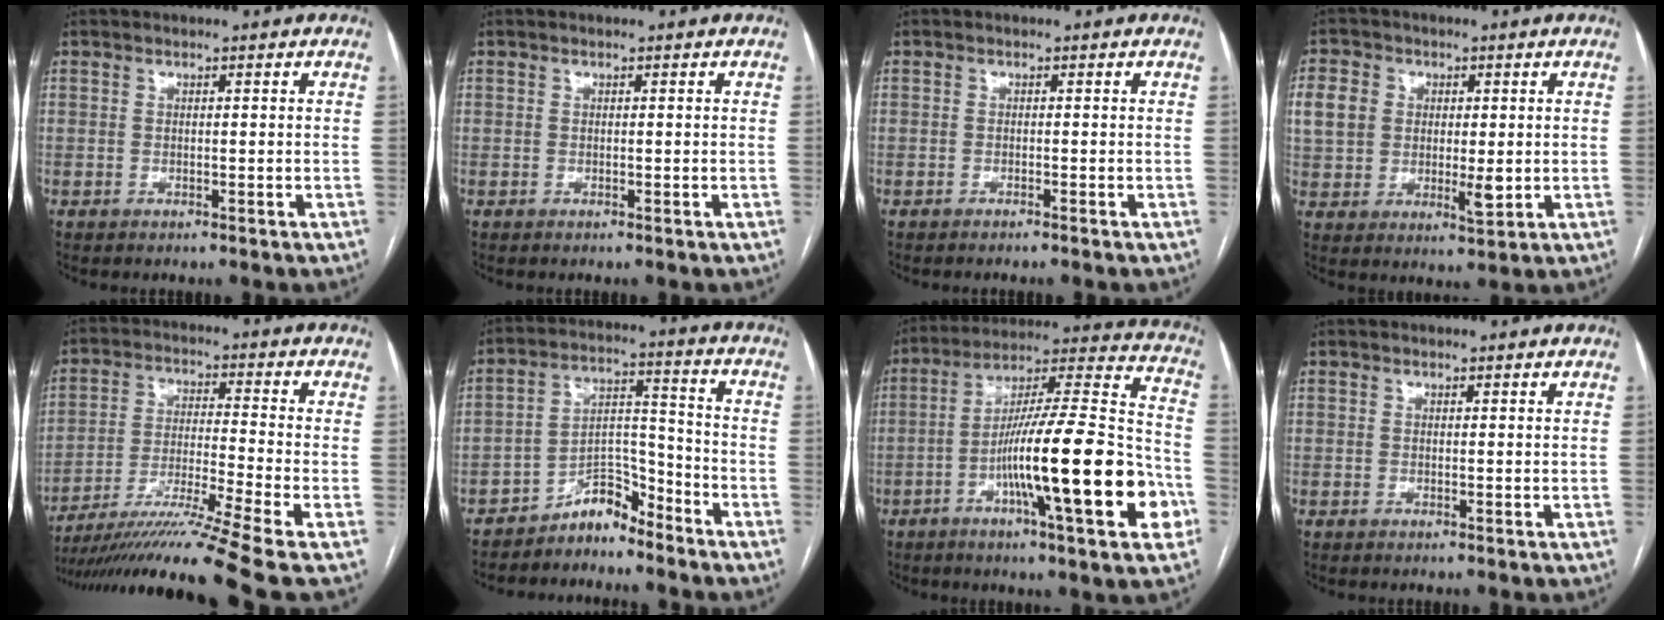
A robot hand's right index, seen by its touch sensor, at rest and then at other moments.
{"total": 0.0}
{"total": 0.7, "force": [-0.6, -0.1, 0.4], "torque": [-0.006, 0.001, -0.011]}
{"total": 9.0, "force": [1.1, 6.6, 6.1], "torque": [-0.108, 0.001, 0.024]}
{"total": 14.5, "force": [-11.1, -3.3, 8.6], "torque": [-0.165, -0.021, -0.193]}
{"total": 5.8, "force": [-5.2, 2.3, 1.2], "torque": [-0.005, 0.034, -0.095]}
{"total": 23.3, "force": [-7.6, 1.8, 21.9], "torque": [-0.313, 0.001, -0.121]}
{"total": 0.7, "force": [0.6, 0.0, 0.1], "torque": [-0.010, -0.001, 0.008]}